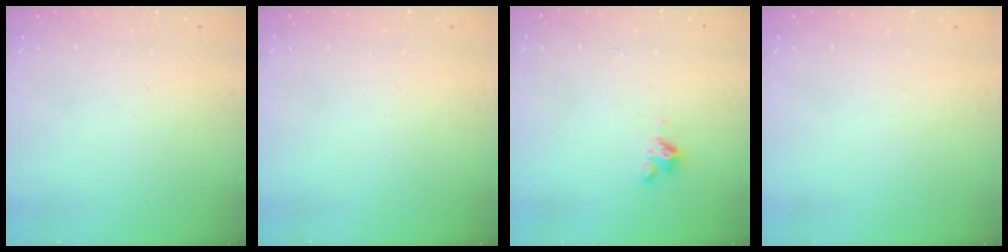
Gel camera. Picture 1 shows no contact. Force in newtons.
{"total": 0.0}
{"total": 3.6, "press": 3.6, "slide": 0.4}
{"total": 0.0}